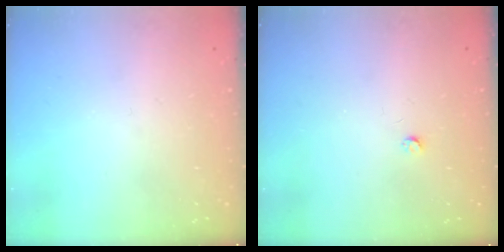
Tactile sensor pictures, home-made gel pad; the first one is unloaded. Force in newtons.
{"total": 2.5, "press": 2.5, "slide": 0.4}